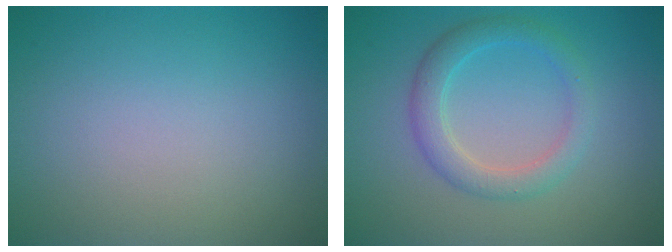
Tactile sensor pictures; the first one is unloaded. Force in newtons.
{"total": 3.1, "press": 3.1, "slide": 0.0}